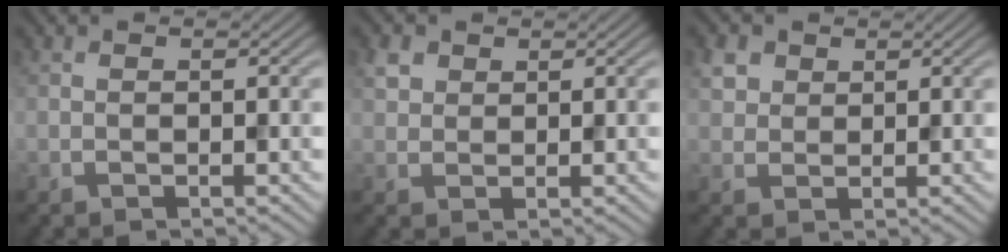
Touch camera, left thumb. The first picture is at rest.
{"total": 2.1, "force": [1.0, 1.7, 0.8], "torque": [-0.020, 0.003, 0.021]}
{"total": 2.7, "force": [1.3, 2.2, 0.9], "torque": [-0.032, 0.002, 0.027]}